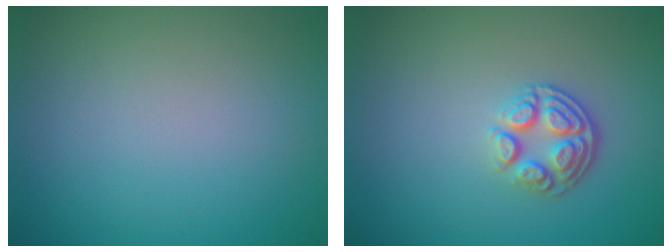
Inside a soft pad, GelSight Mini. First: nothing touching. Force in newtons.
{"total": 3.1, "press": 2.4, "slide": 1.9}